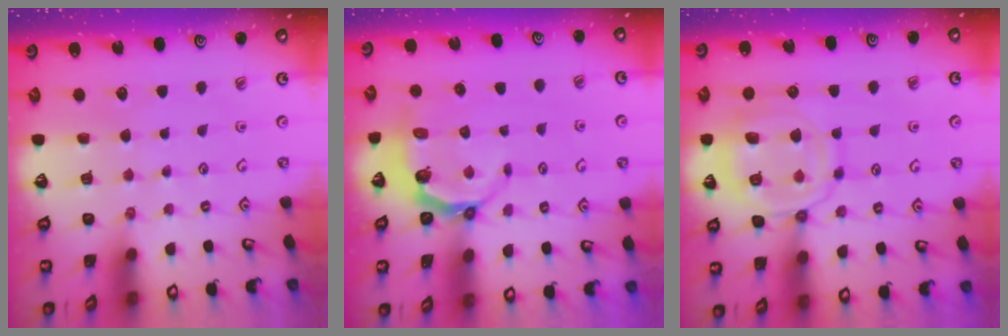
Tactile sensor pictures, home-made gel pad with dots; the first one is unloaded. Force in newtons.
{"total": 5.2, "press": 4.3, "slide": 2.9}
{"total": 13.4, "press": 13.3, "slide": 1.1}